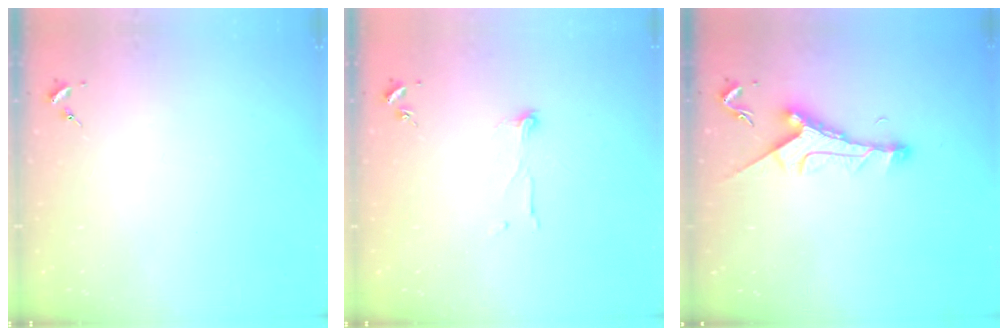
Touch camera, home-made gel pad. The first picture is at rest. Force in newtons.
{"total": 4.0, "press": 4.0, "slide": 0.3}
{"total": 10.2, "press": 10.2, "slide": 0.8}